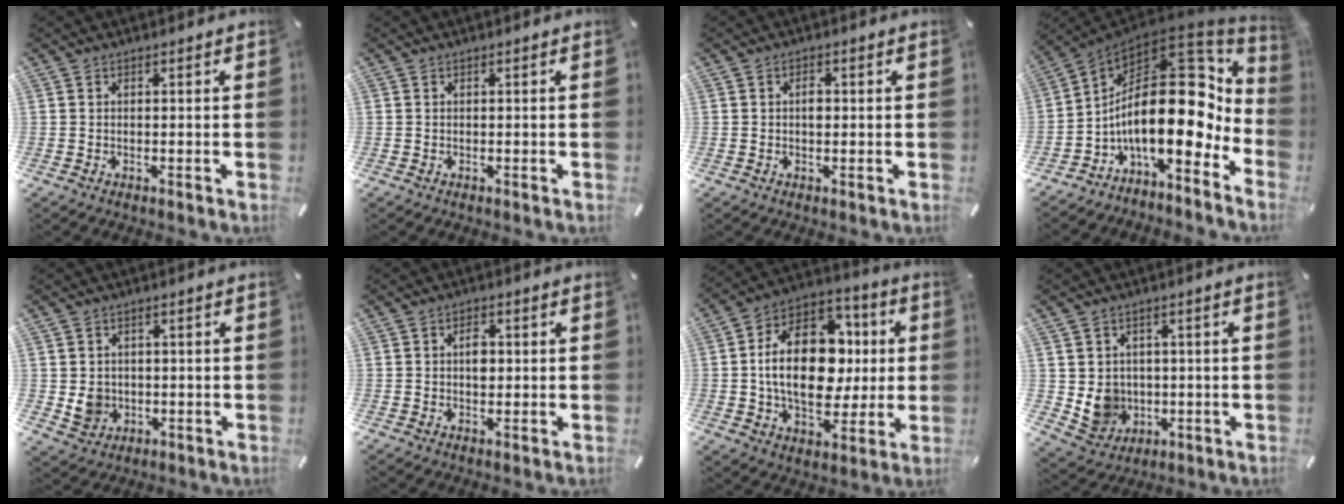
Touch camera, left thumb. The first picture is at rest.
{"total": 0.0}
{"total": 2.1, "force": [0.1, 1.1, 1.7], "torque": [-0.019, -0.004, -0.003]}
{"total": 25.9, "force": [2.4, 13.4, 22.0], "torque": [-0.361, -0.056, 0.050]}
{"total": 5.1, "force": [-0.3, 4.8, 1.6], "torque": [-0.025, -0.004, -0.008]}
{"total": 3.5, "force": [0.4, 2.2, 2.8], "torque": [-0.032, -0.004, 0.001]}
{"total": 21.5, "force": [0.8, 14.8, 15.5], "torque": [-0.279, 0.003, 0.017]}
{"total": 7.8, "force": [0.6, 7.6, 1.6], "torque": [-0.037, -0.014, 0.016]}